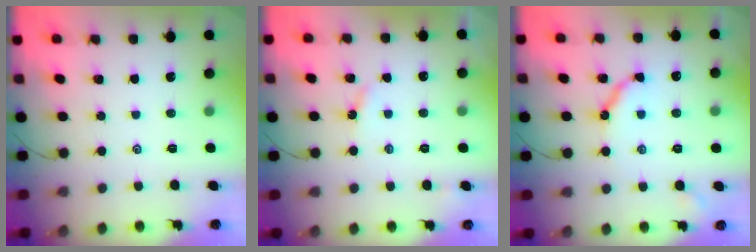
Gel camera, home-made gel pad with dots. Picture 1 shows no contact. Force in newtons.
{"total": 2.8, "press": 2.8, "slide": 0.5}
{"total": 9.3, "press": 9.2, "slide": 1.1}